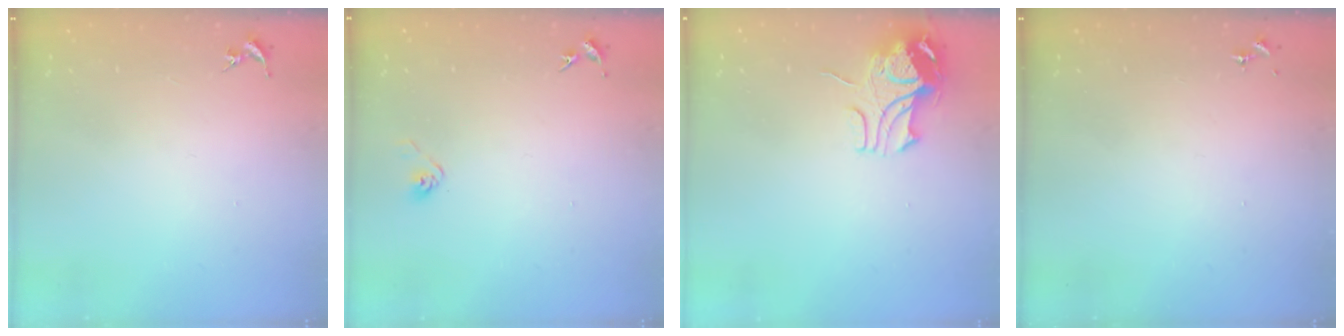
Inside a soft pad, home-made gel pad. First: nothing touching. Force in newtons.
{"total": 3.0, "press": 2.9, "slide": 0.9}
{"total": 9.6, "press": 9.5, "slide": 1.1}
{"total": 0.0}